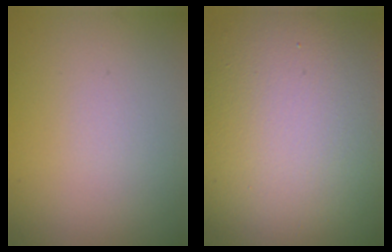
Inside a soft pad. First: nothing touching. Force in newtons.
{"total": 16.5, "press": 16.5, "slide": 0.3}